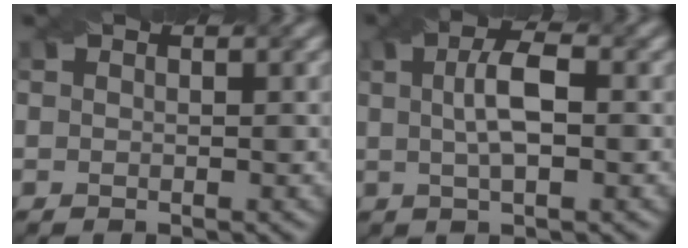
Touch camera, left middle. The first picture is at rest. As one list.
[{"total": 4.0, "force": [0.4, 1.2, 3.7], "torque": [-0.071, 0.009, 0.007]}]